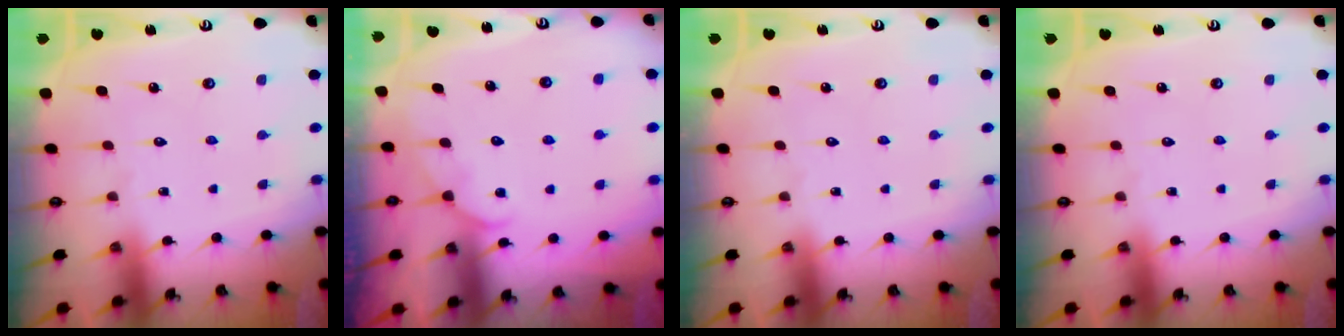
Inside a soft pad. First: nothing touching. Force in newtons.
{"total": 4.8, "press": 4.8, "slide": 0.5}
{"total": 0.0}
{"total": 0.0}